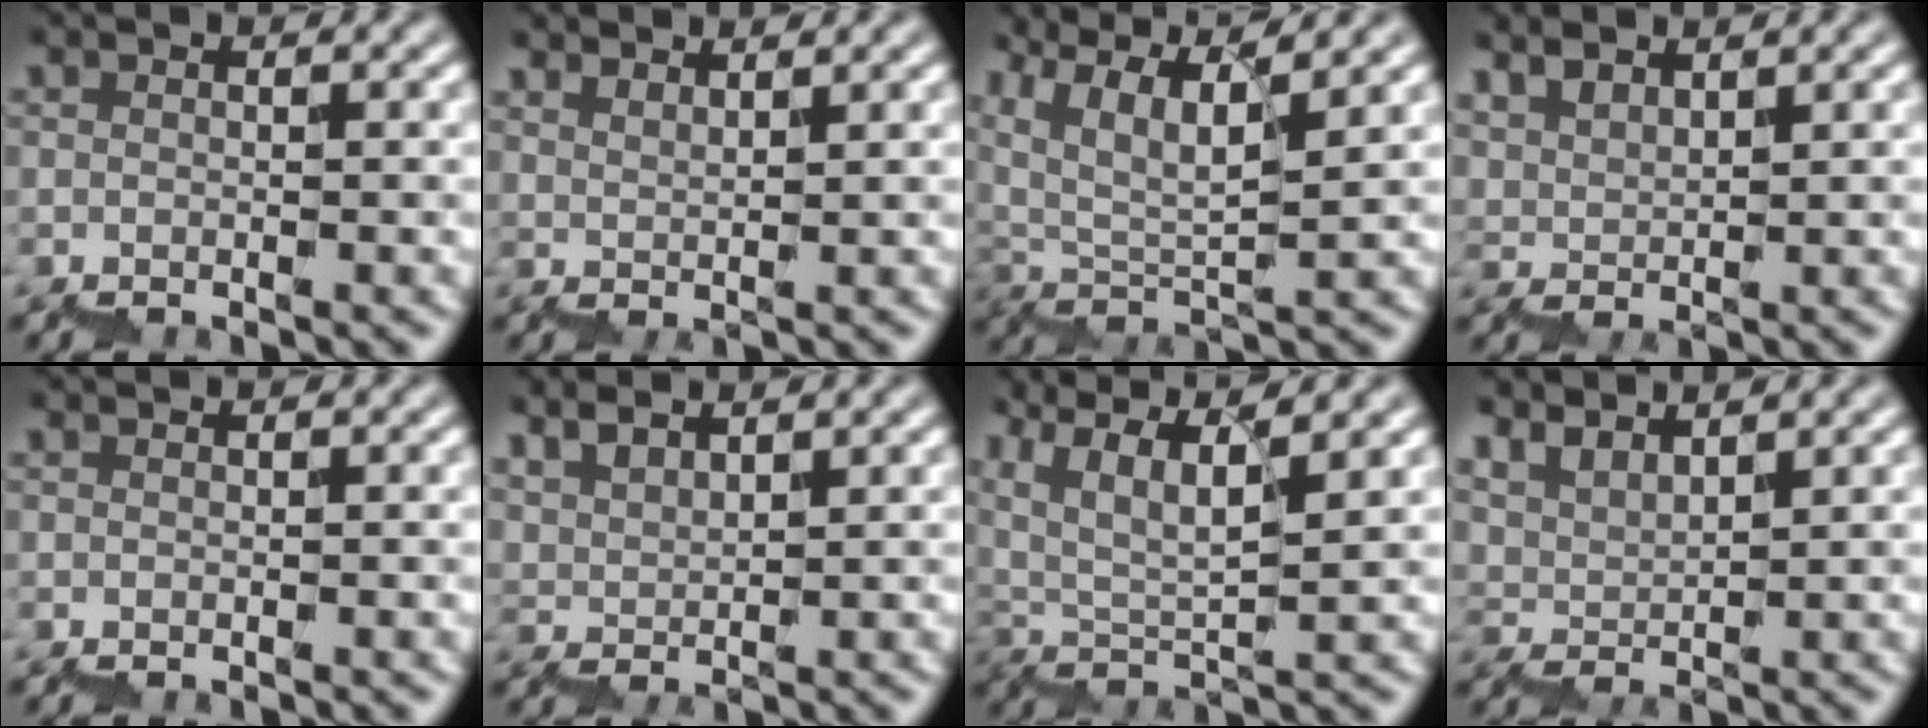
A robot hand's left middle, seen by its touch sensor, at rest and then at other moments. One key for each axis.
{"total": 3.7, "fx": 3.5, "fy": 0.9, "fz": 0.9, "tx": 0.007, "ty": 0.009, "tz": 0.045}
{"total": 7.4, "fx": 6.1, "fy": 1.5, "fz": 4.0, "tx": -0.083, "ty": 0.016, "tz": 0.117}
{"total": 3.1, "fx": 3.1, "fy": 0.3, "fz": 0.1, "tx": 0.002, "ty": 0.008, "tz": 0.067}
{"total": 0.0}
{"total": 3.1, "fx": 3.0, "fy": 0.4, "fz": 0.4, "tx": 0.000, "ty": 0.011, "tz": 0.063}
{"total": 6.6, "fx": 5.3, "fy": 1.3, "fz": 3.6, "tx": -0.077, "ty": 0.017, "tz": 0.103}
{"total": 4.4, "fx": 4.4, "fy": 0.4, "fz": -0.2, "tx": 0.000, "ty": 0.008, "tz": 0.087}